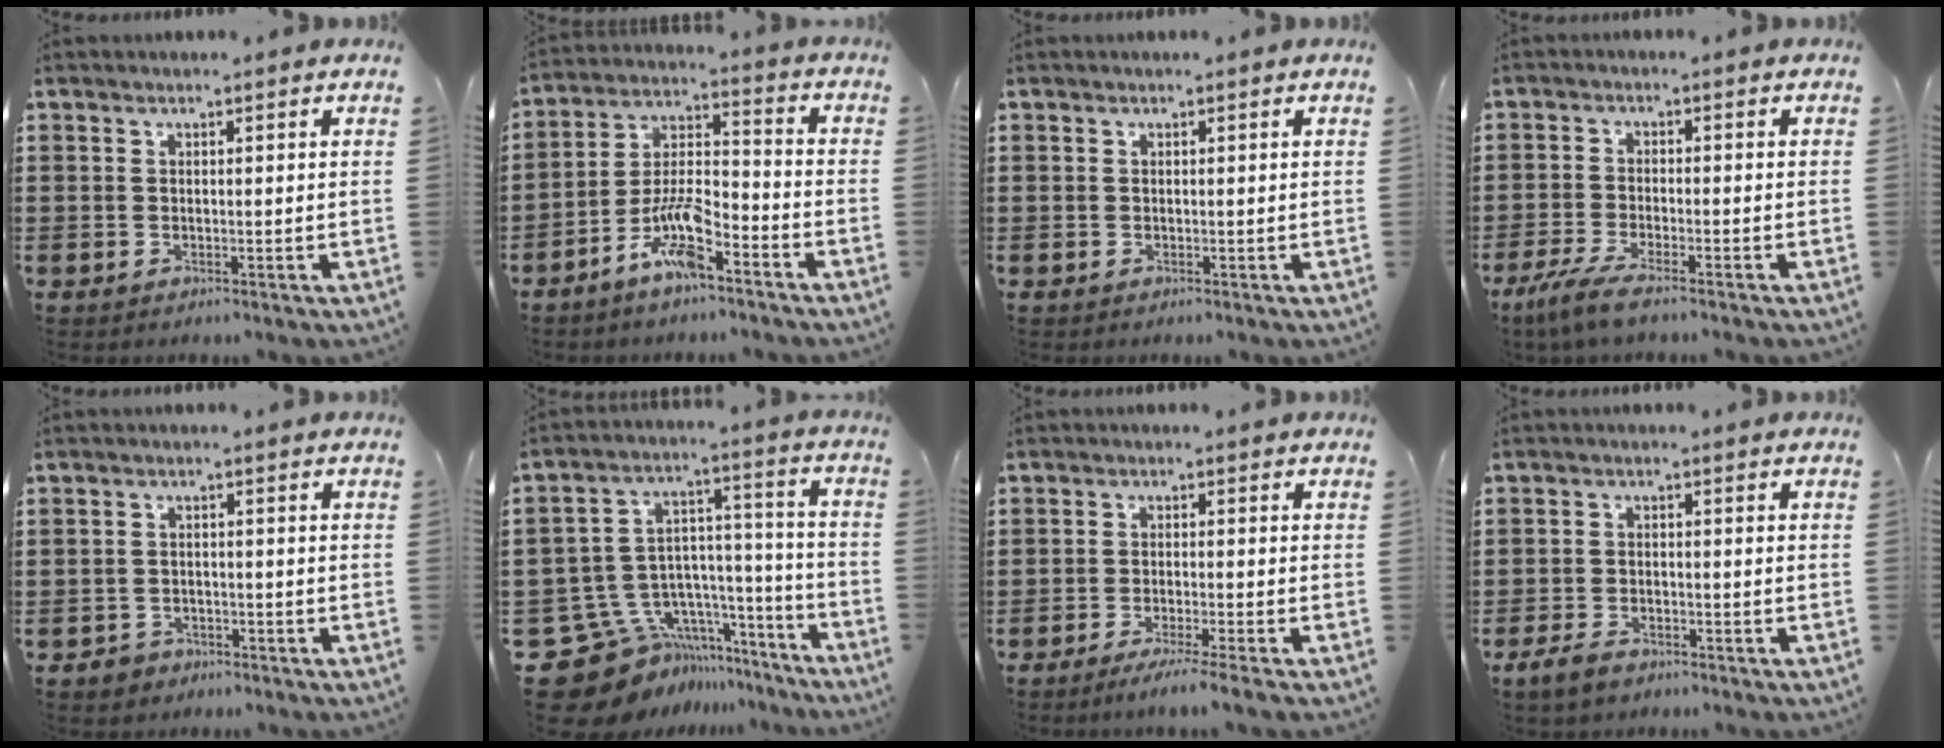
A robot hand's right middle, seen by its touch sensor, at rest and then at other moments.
{"total": 8.8, "force": [-5.8, 2.3, 6.2], "torque": [-0.140, 0.000, -0.113]}
{"total": 0.0}
{"total": 4.5, "force": [-3.7, 0.4, 2.6], "torque": [-0.072, -0.014, -0.077]}
{"total": 1.9, "force": [-1.6, 1.1, 0.0], "torque": [-0.005, 0.003, -0.036]}
{"total": 10.4, "force": [-6.7, 7.4, 3.1], "torque": [-0.101, -0.004, -0.117]}
{"total": 2.9, "force": [-2.5, -0.4, 1.4], "torque": [-0.021, -0.002, -0.048]}
{"total": 2.9, "force": [-2.2, 1.4, 1.2], "torque": [-0.030, 0.005, -0.047]}